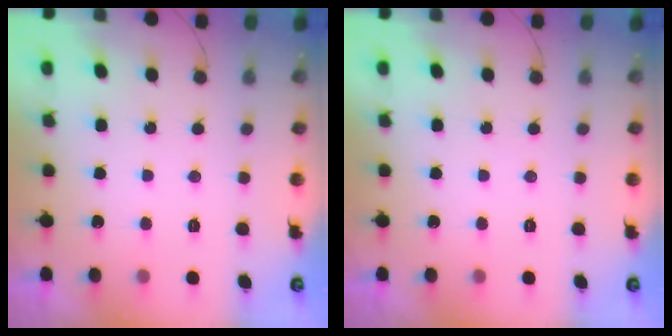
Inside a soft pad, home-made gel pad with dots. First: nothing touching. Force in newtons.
{"total": 0.0}